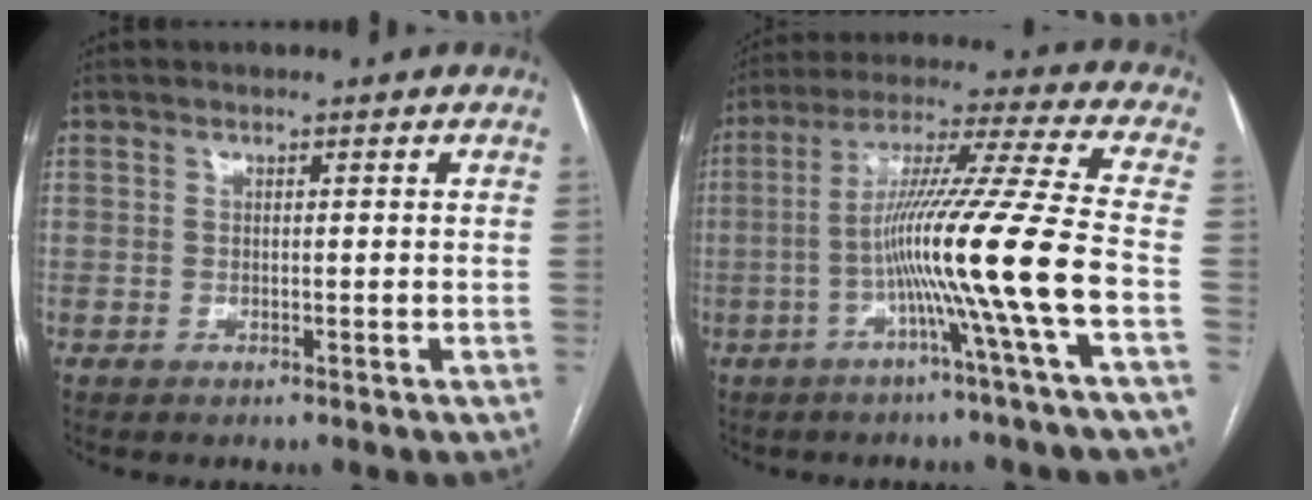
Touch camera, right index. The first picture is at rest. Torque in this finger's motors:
{"motor_torque": [2.14, 0.00, 1.05, 0.21]}